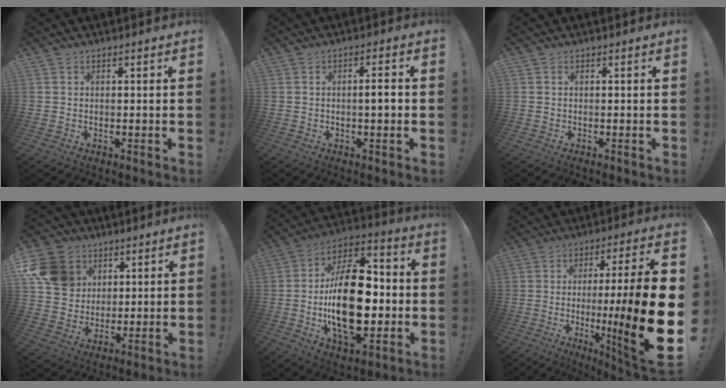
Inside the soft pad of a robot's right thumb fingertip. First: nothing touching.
{"total": 3.9, "force": [-0.6, 0.2, 3.9], "torque": [-0.060, 0.000, -0.017]}
{"total": 0.0}
{"total": 14.5, "force": [5.0, 12.2, 5.9], "torque": [-0.088, -0.015, 0.106]}
{"total": 25.3, "force": [-2.7, 14.0, 20.9], "torque": [-0.377, 0.012, -0.037]}
{"total": 23.7, "force": [-3.4, 1.7, 23.3], "torque": [-0.379, -0.008, -0.053]}